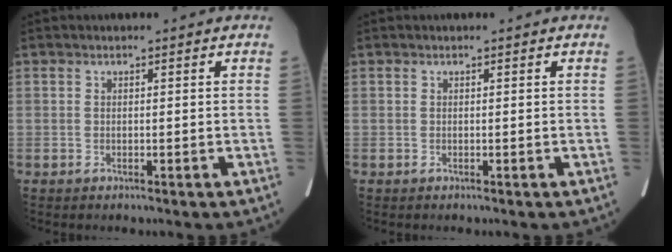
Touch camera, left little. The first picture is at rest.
{"total": 0.0}